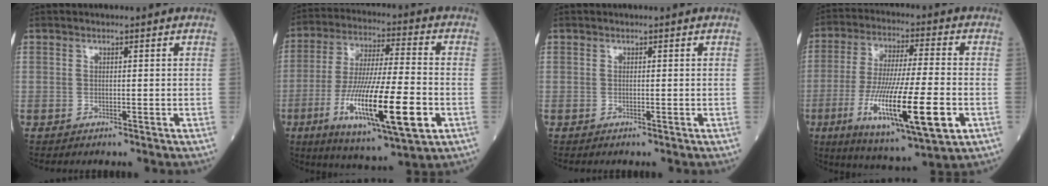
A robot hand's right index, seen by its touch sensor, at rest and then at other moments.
{"total": 19.7, "force": [-6.2, 2.7, 18.6], "torque": [-0.347, -0.032, -0.099]}
{"total": 0.0}
{"total": 19.4, "force": [-6.0, 2.3, 18.3], "torque": [-0.338, -0.039, -0.095]}